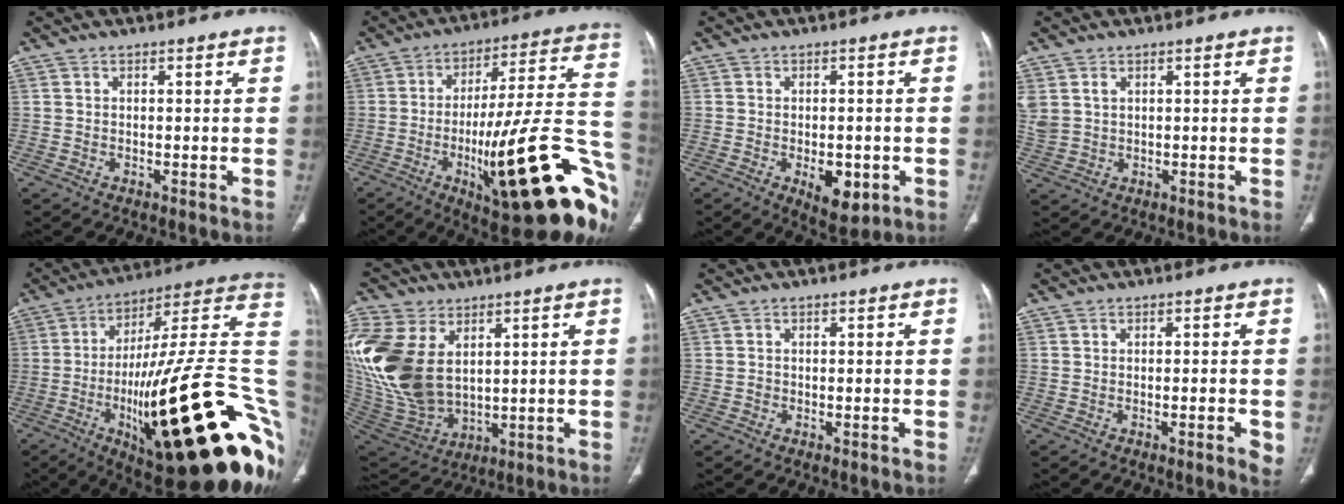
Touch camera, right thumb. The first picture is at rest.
{"total": 32.4, "force": [-11.0, 7.4, 29.6], "torque": [-0.354, 0.043, -0.155]}
{"total": 7.0, "force": [-2.3, 3.6, 5.6], "torque": [-0.066, 0.002, -0.021]}
{"total": 4.2, "force": [1.6, 3.0, 2.5], "torque": [-0.064, 0.005, 0.041]}
{"total": 40.7, "force": [-9.3, 10.0, 38.3], "torque": [-0.460, 0.062, -0.144]}
{"total": 23.7, "force": [5.2, 15.8, 16.9], "torque": [-0.388, -0.018, 0.120]}
{"total": 0.6, "force": [-0.5, 0.3, 0.4], "torque": [-0.002, 0.003, -0.008]}
{"total": 3.5, "force": [-1.1, 0.6, 3.3], "torque": [-0.041, -0.004, -0.013]}